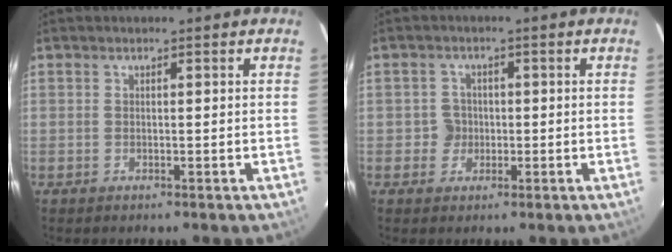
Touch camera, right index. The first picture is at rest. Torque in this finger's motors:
{"motor_torque": [0.44, 0.20, 0.11, 0.02]}